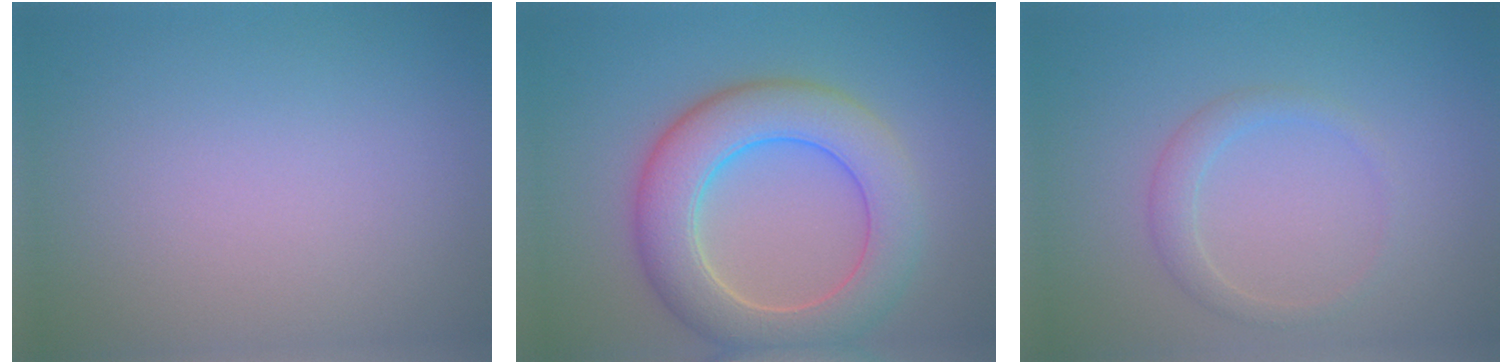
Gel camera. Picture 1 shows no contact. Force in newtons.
{"total": 7.8, "press": 7.8, "slide": 0.7}
{"total": 1.8, "press": 1.8, "slide": 0.0}